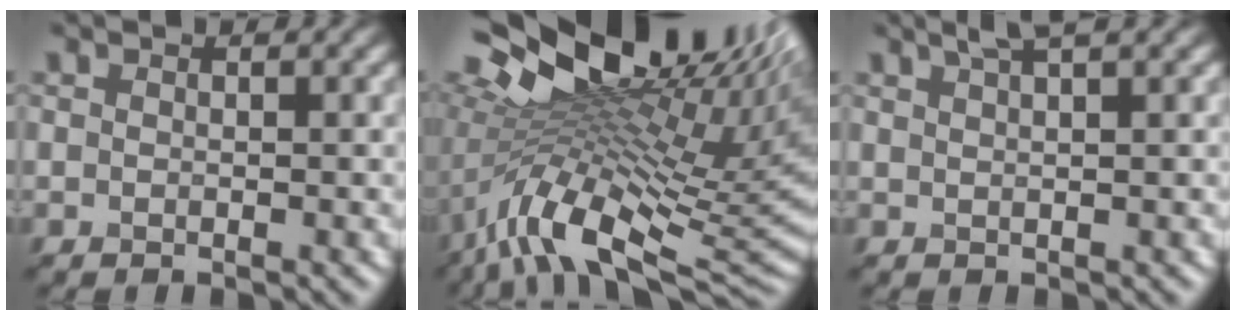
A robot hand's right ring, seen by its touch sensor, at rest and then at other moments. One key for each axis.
{"total": 16.8, "fx": 2.6, "fy": 8.5, "fz": 14.3, "tx": -0.237, "ty": -0.009, "tz": 0.063}
{"total": 2.6, "fx": 1.9, "fy": 0.4, "fz": 1.7, "tx": -0.017, "ty": 0.008, "tz": 0.027}